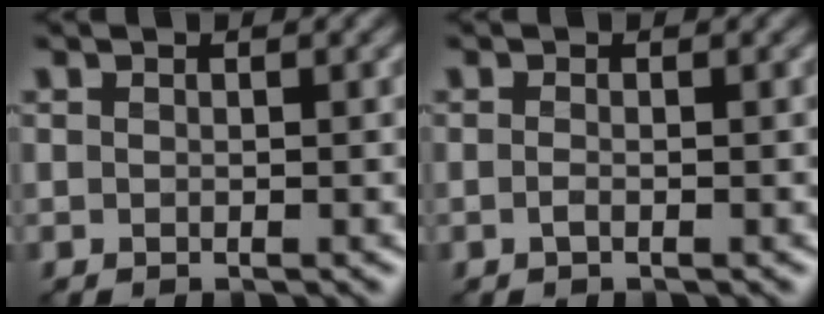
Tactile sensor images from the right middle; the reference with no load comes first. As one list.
[{"total": 0.7, "force": [-0.3, 0.2, 0.6], "torque": [-0.014, -0.002, -0.007]}]